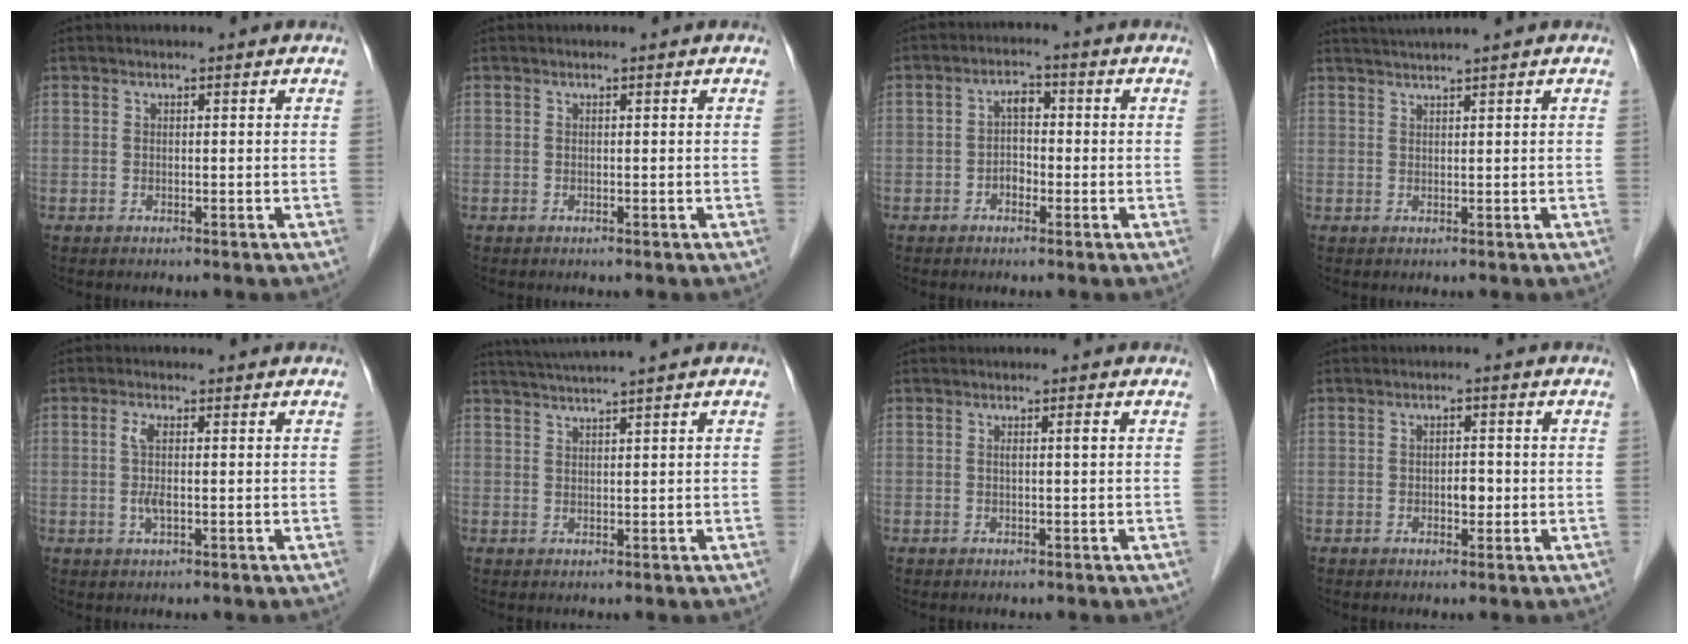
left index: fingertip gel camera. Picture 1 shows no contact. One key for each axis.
{"total": 0.0}
{"total": 3.2, "fx": -0.9, "fy": 2.2, "fz": 2.1, "tx": -0.038, "ty": 0.017, "tz": -0.019}
{"total": 3.3, "fx": 2.8, "fy": -1.1, "fz": 1.3, "tx": -0.020, "ty": 0.015, "tz": 0.056}
{"total": 2.8, "fx": 0.1, "fy": 0.6, "fz": 2.7, "tx": -0.061, "ty": -0.001, "tz": 0.000}
{"total": 4.9, "fx": 4.2, "fy": -1.4, "fz": 2.1, "tx": -0.038, "ty": 0.016, "tz": 0.079}
{"total": 1.0, "fx": 0.1, "fy": -0.2, "fz": 0.9, "tx": -0.016, "ty": 0.002, "tz": 0.000}
{"total": 2.3, "fx": -0.4, "fy": 1.3, "fz": 1.8, "tx": -0.026, "ty": 0.003, "tz": -0.005}